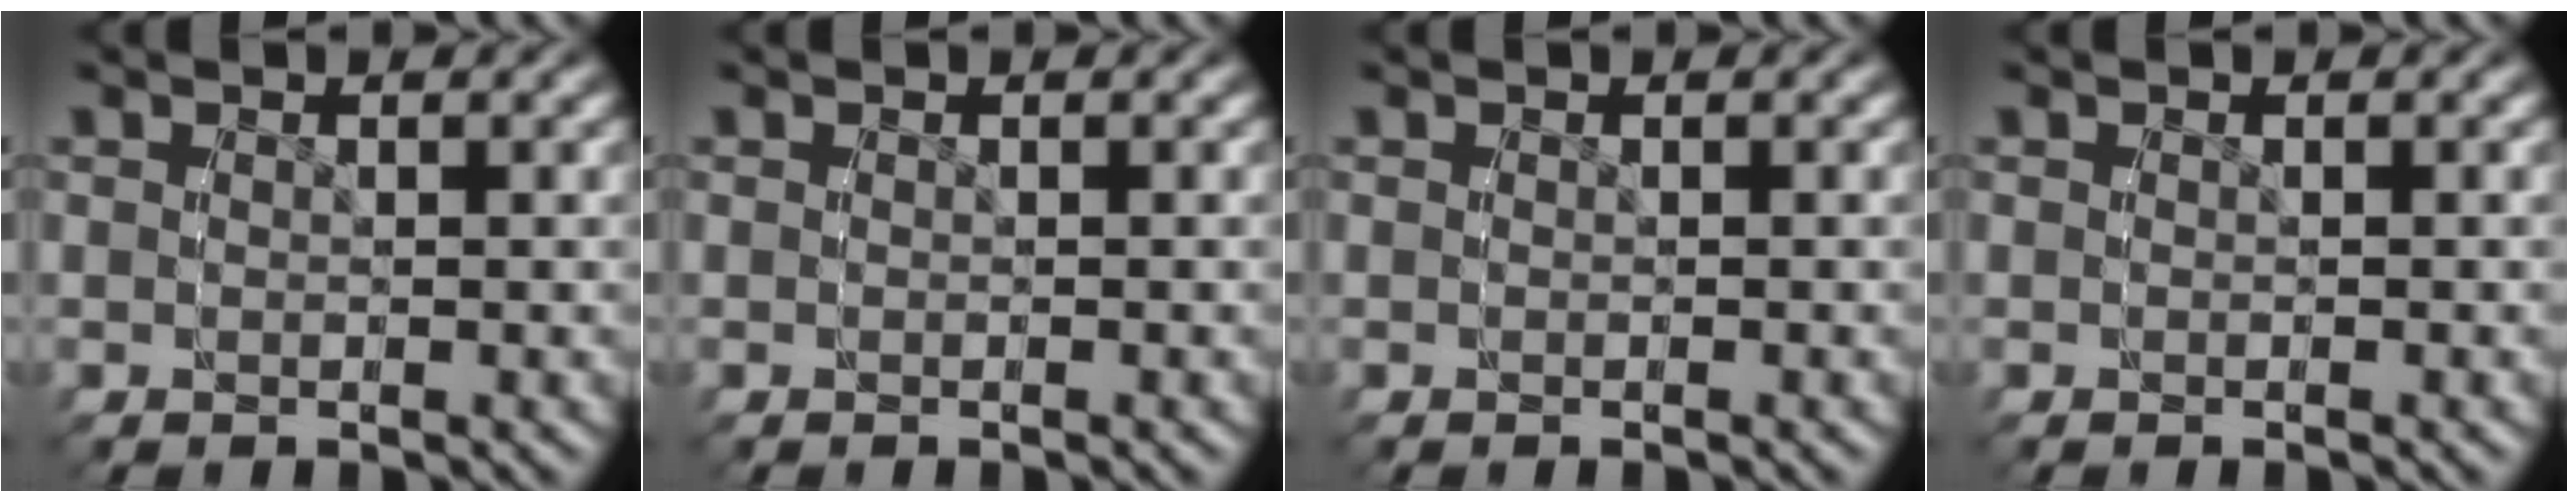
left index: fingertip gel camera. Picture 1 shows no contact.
{"total": 0.0}
{"total": 0.0}
{"total": 0.0}